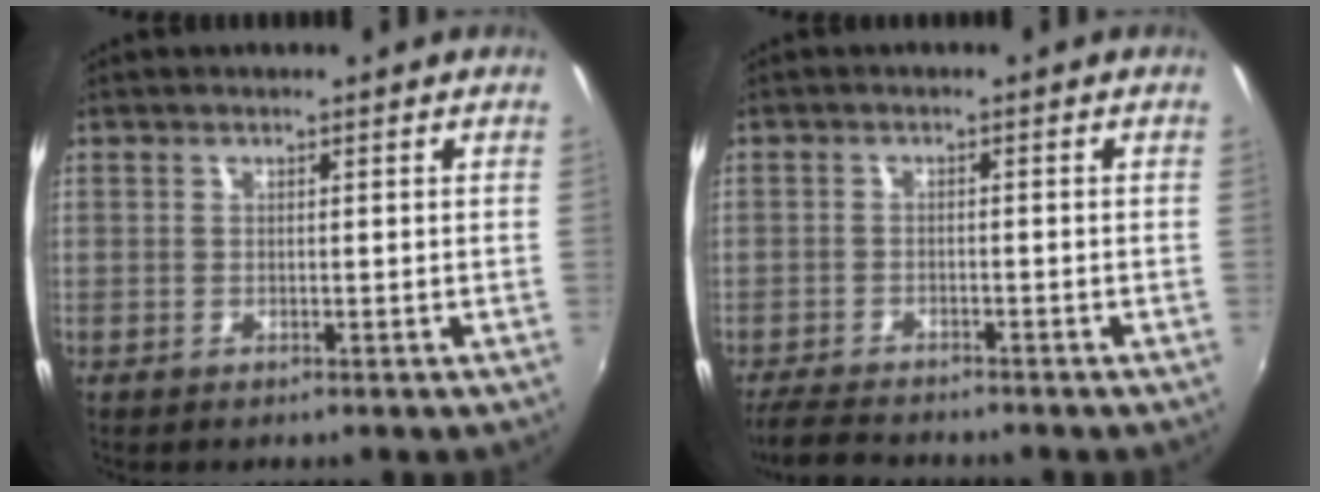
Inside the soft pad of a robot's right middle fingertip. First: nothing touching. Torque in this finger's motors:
{"motor_torque": [1.02, -1.03, 0.35, 0.15]}